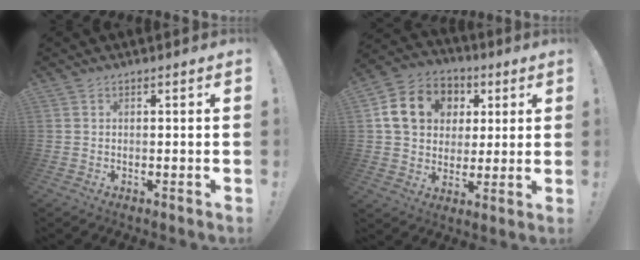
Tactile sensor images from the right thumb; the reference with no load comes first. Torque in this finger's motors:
{"motor_torque": [0.28, 0.33, 0.37, 0.05, 0.02]}